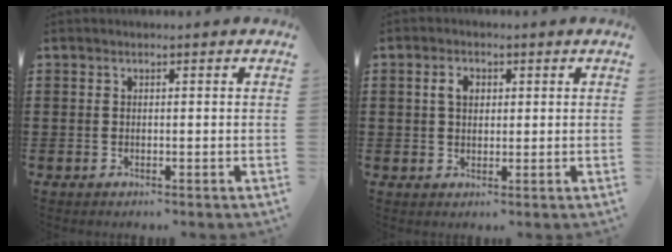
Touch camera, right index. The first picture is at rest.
{"total": 2.9, "force": [0.7, 1.9, 2.1], "torque": [-0.047, 0.012, 0.012]}